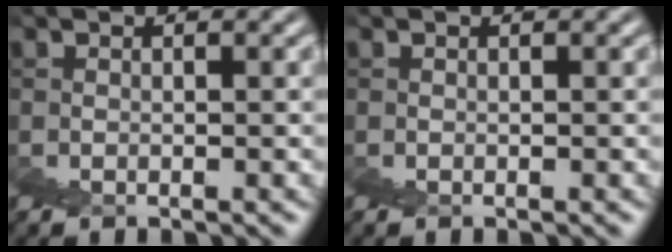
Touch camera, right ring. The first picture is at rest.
{"total": 0.0}